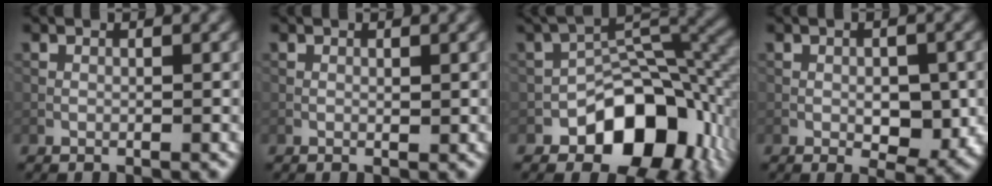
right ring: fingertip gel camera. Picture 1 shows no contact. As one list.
[{"total": 0.0}, {"total": 11.1, "force": [-4.8, 6.8, 7.4], "torque": [-0.089, 0.006, -0.079]}, {"total": 3.9, "force": [-0.8, 2.0, 3.3], "torque": [-0.042, -0.003, -0.010]}]